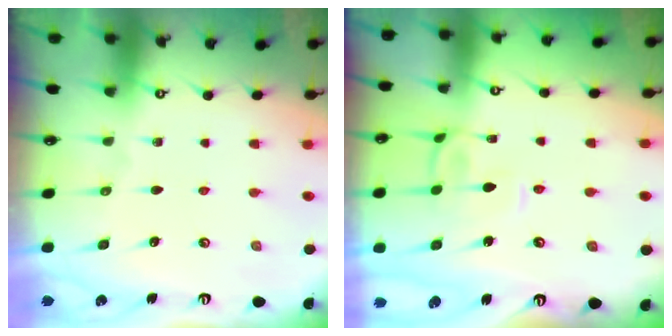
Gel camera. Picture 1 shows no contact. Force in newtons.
{"total": 1.9, "press": 1.8, "slide": 0.7}